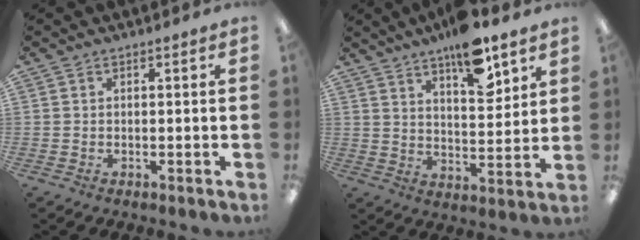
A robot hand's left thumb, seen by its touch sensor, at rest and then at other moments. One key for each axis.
{"total": 13.9, "fx": 10.8, "fy": 4.0, "fz": 7.8, "tx": -0.118, "ty": -0.066, "tz": 0.183}